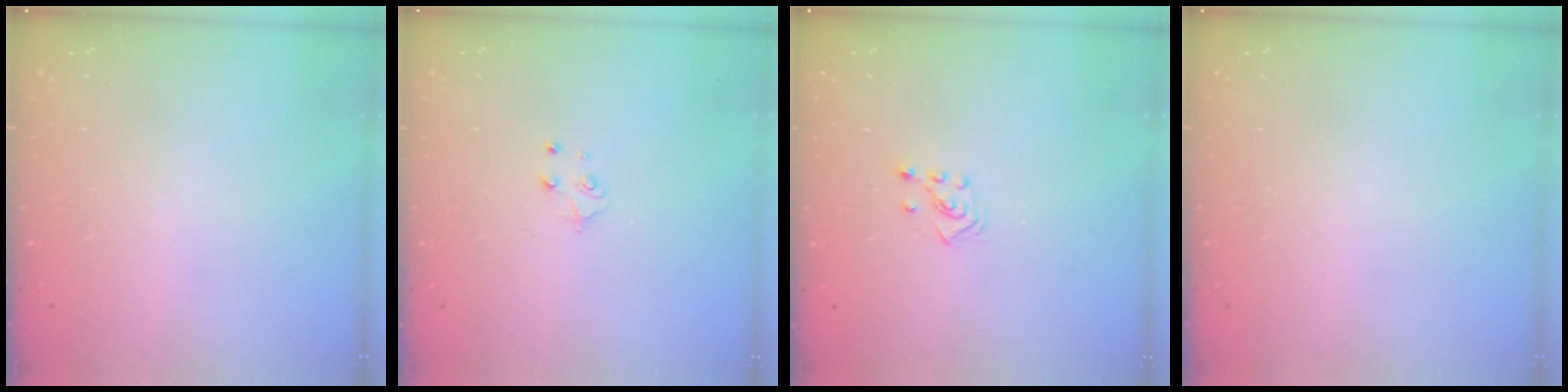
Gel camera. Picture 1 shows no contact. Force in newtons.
{"total": 4.5, "press": 4.5, "slide": 0.6}
{"total": 2.3, "press": 2.2, "slide": 0.7}
{"total": 0.0}